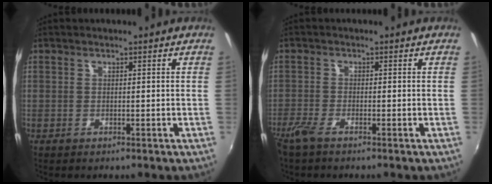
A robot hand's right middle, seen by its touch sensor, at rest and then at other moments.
{"total": 3.1, "force": [-2.4, 0.6, 1.9], "torque": [-0.050, -0.008, -0.052]}